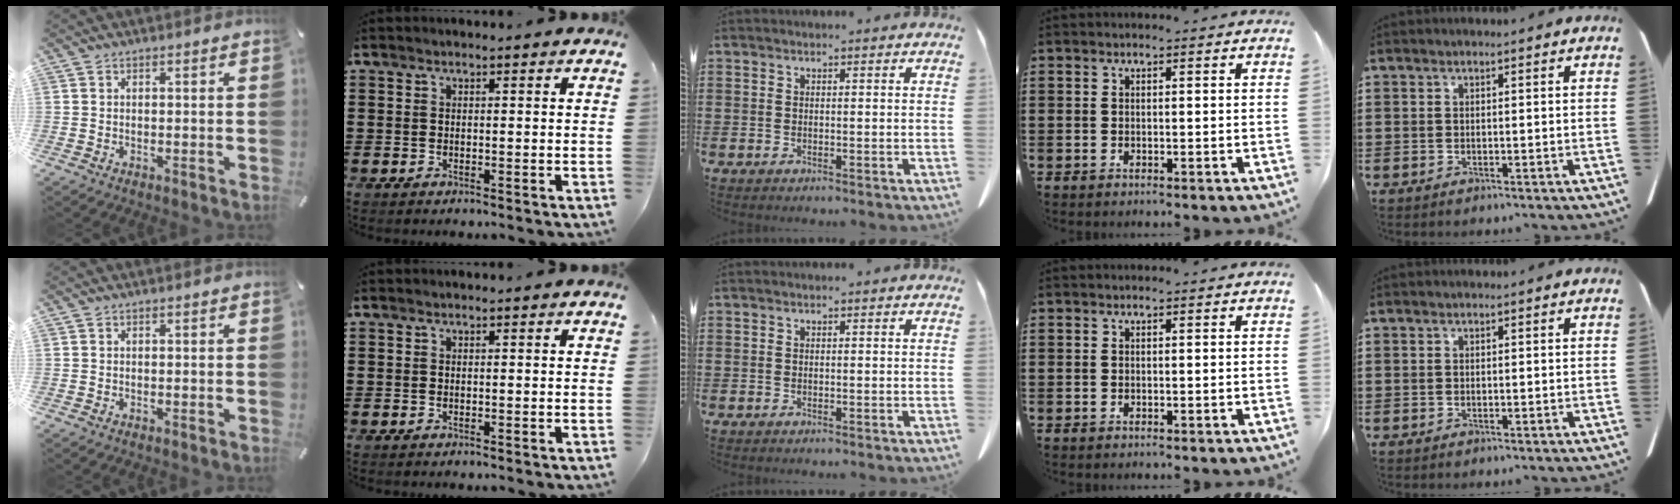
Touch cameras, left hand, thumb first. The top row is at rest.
{}